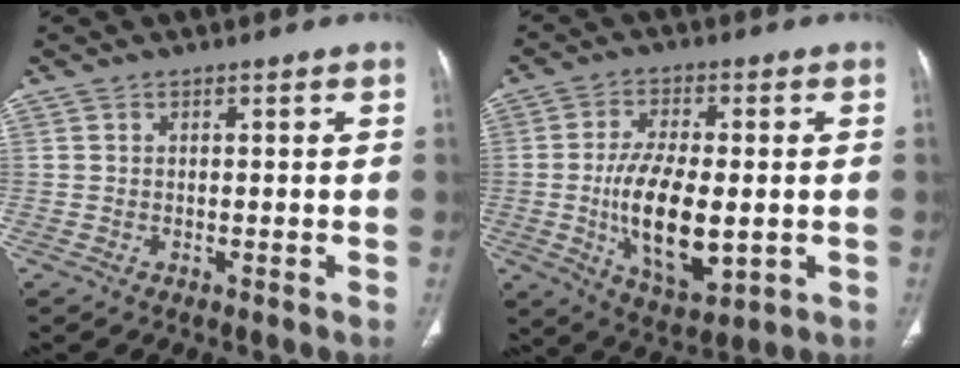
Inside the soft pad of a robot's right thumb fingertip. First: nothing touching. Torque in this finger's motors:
{"motor_torque": [2.60, 2.41, 1.59, 0.08, 0.47]}